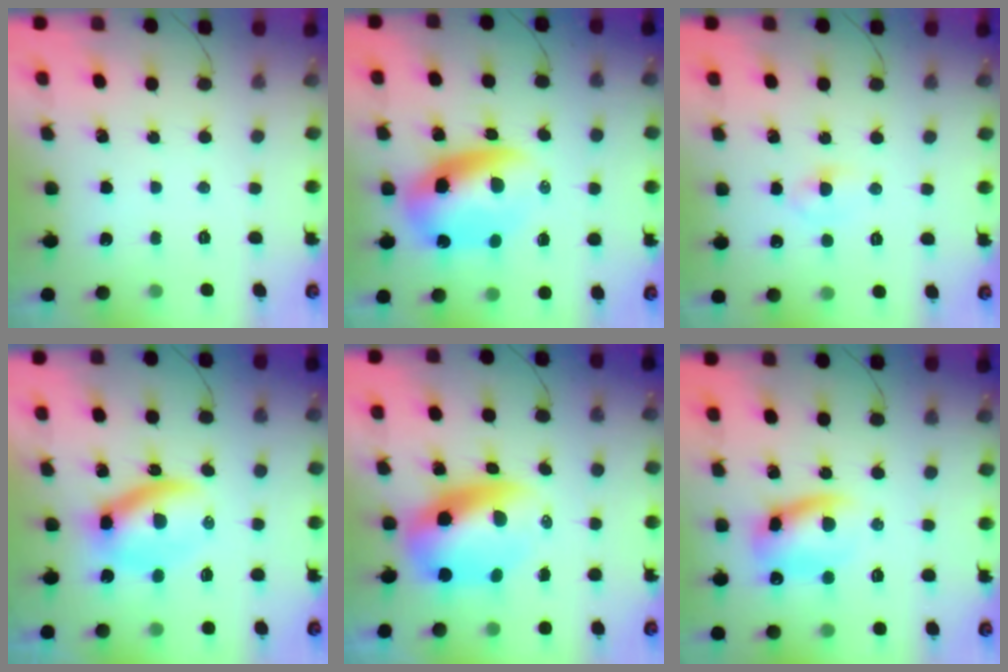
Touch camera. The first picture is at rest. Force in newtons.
{"total": 11.0, "press": 10.7, "slide": 2.7}
{"total": 2.4, "press": 2.1, "slide": 1.0}
{"total": 7.2, "press": 7.1, "slide": 1.2}
{"total": 11.5, "press": 11.0, "slide": 3.4}
{"total": 11.9, "press": 11.7, "slide": 2.0}